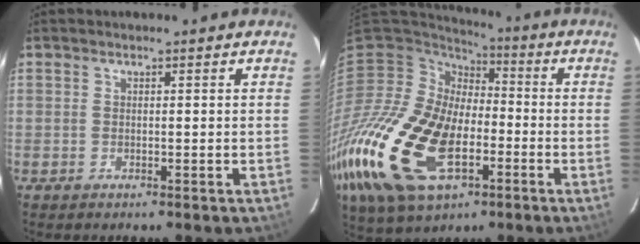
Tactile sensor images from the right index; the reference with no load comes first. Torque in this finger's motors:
{"motor_torque": [2.14, 0.00, 1.05, 0.21]}